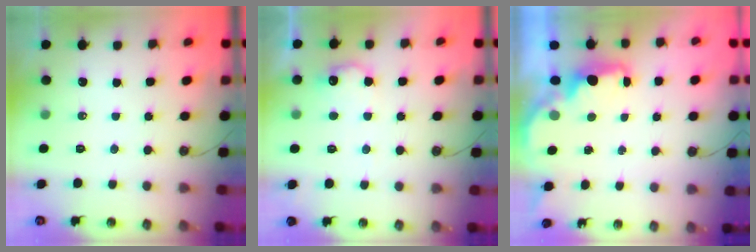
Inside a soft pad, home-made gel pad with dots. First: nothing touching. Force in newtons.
{"total": 10.4, "press": 10.4, "slide": 0.4}
{"total": 2.3, "press": 2.1, "slide": 0.8}